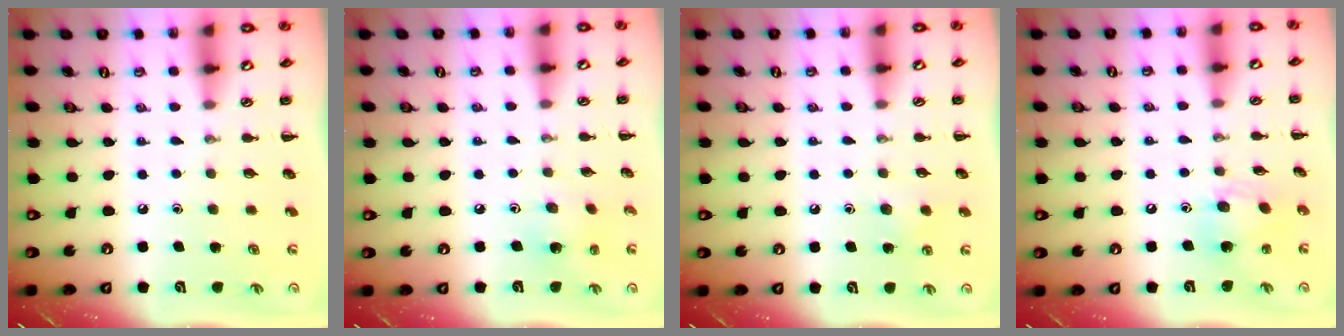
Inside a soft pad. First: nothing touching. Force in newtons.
{"total": 2.5, "press": 2.4, "slide": 0.7}
{"total": 5.4, "press": 5.2, "slide": 1.5}
{"total": 8.6, "press": 8.5, "slide": 0.9}